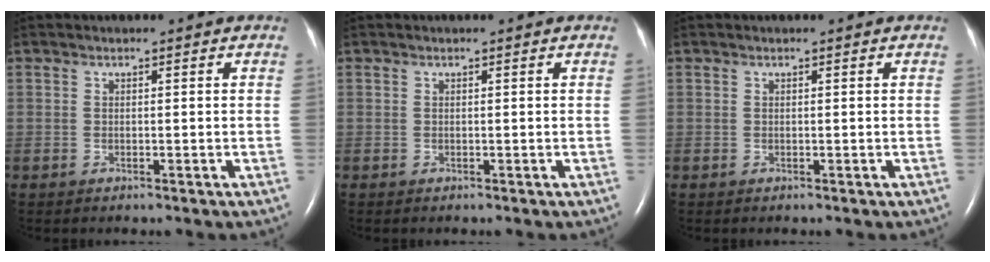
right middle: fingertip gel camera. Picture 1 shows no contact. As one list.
[{"total": 0.0}, {"total": 0.0}]